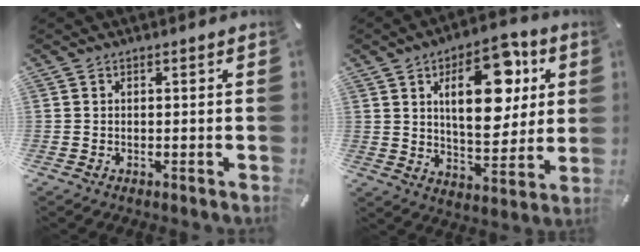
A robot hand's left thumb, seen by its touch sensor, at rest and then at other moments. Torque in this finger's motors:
{"motor_torque": [0.71, 0.71, 1.94, -0.82, 0.21]}